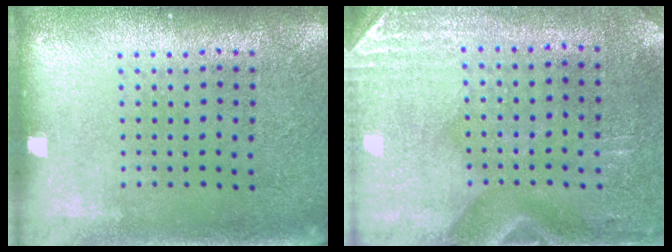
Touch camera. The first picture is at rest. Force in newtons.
{"total": 2.9, "press": 2.5, "slide": 1.4}